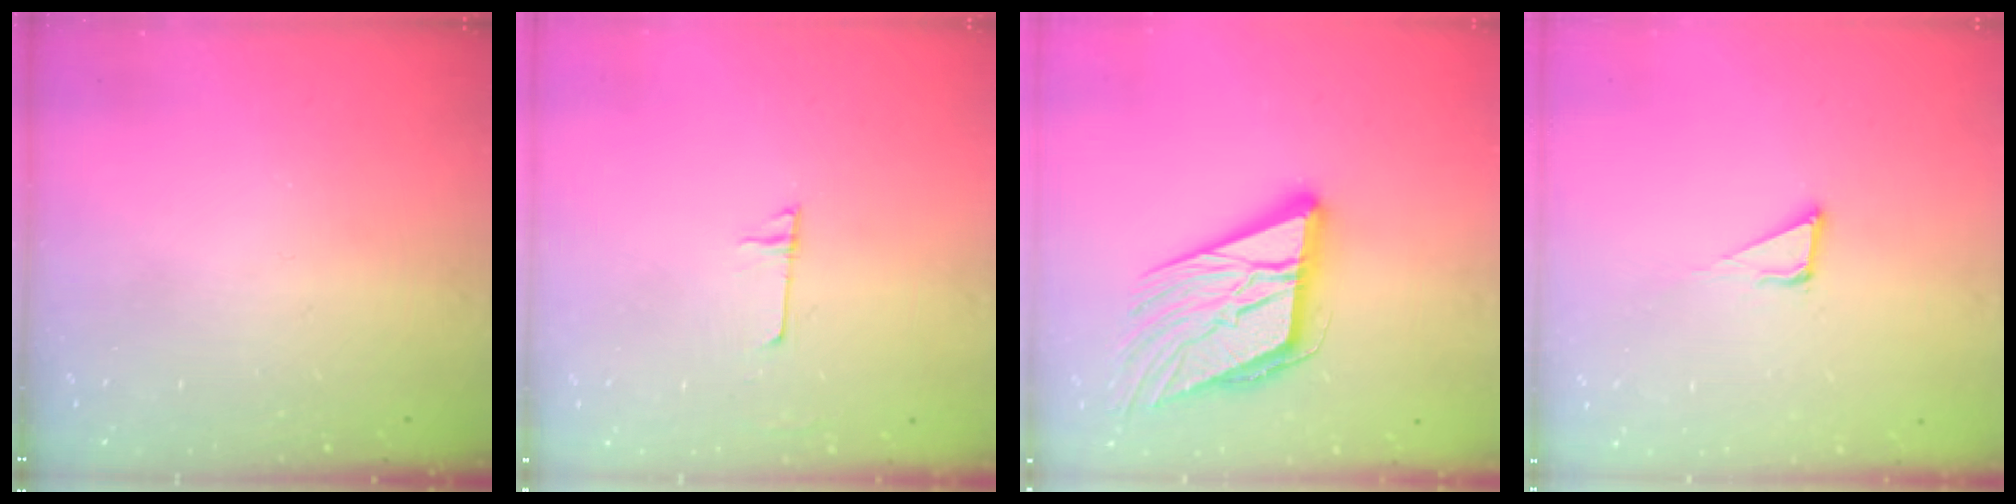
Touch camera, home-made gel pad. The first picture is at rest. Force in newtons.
{"total": 4.4, "press": 4.4, "slide": 0.5}
{"total": 19.0, "press": 18.5, "slide": 4.3}
{"total": 3.9, "press": 3.9, "slide": 0.2}